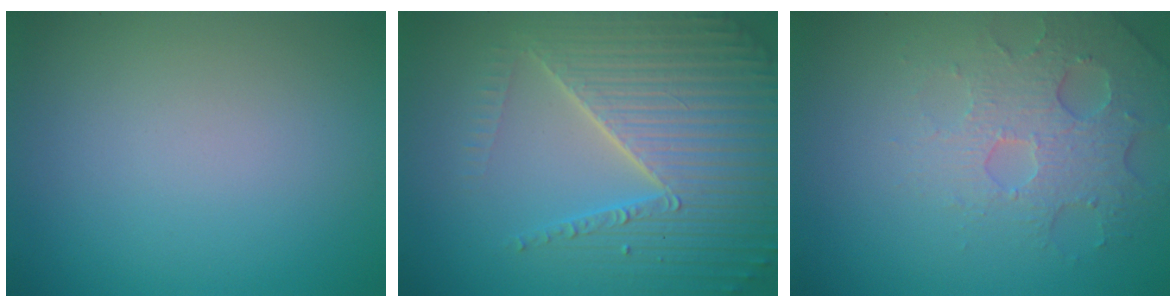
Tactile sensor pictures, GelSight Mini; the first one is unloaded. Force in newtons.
{"total": 7.1, "press": 6.9, "slide": 1.7}
{"total": 4.9, "press": 3.4, "slide": 3.5}